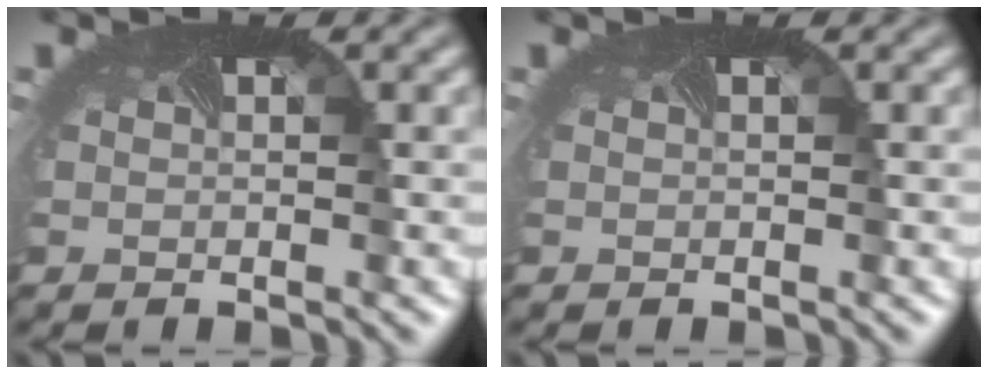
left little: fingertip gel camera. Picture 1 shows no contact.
{"total": 0.0}